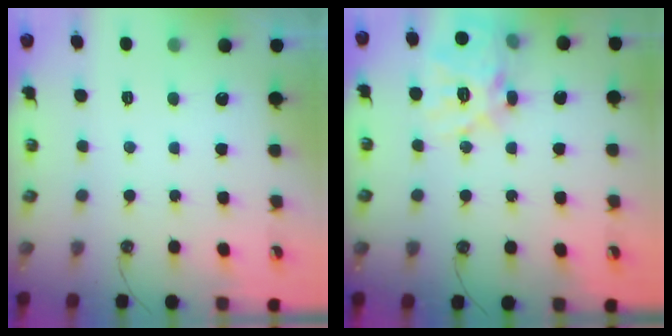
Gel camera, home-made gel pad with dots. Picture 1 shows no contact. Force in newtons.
{"total": 18.1, "press": 17.9, "slide": 2.3}